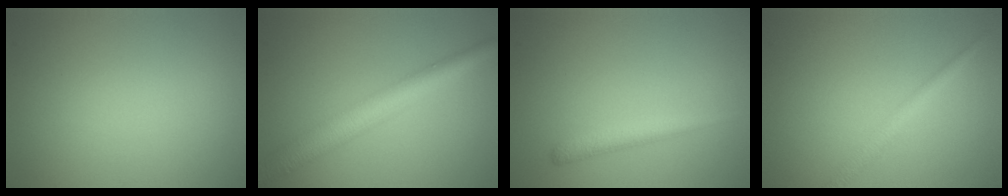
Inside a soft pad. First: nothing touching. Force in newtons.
{"total": 5.0, "press": 5.0, "slide": 0.1}
{"total": 1.9, "press": 1.9, "slide": 0.0}
{"total": 2.0, "press": 2.0, "slide": 0.0}